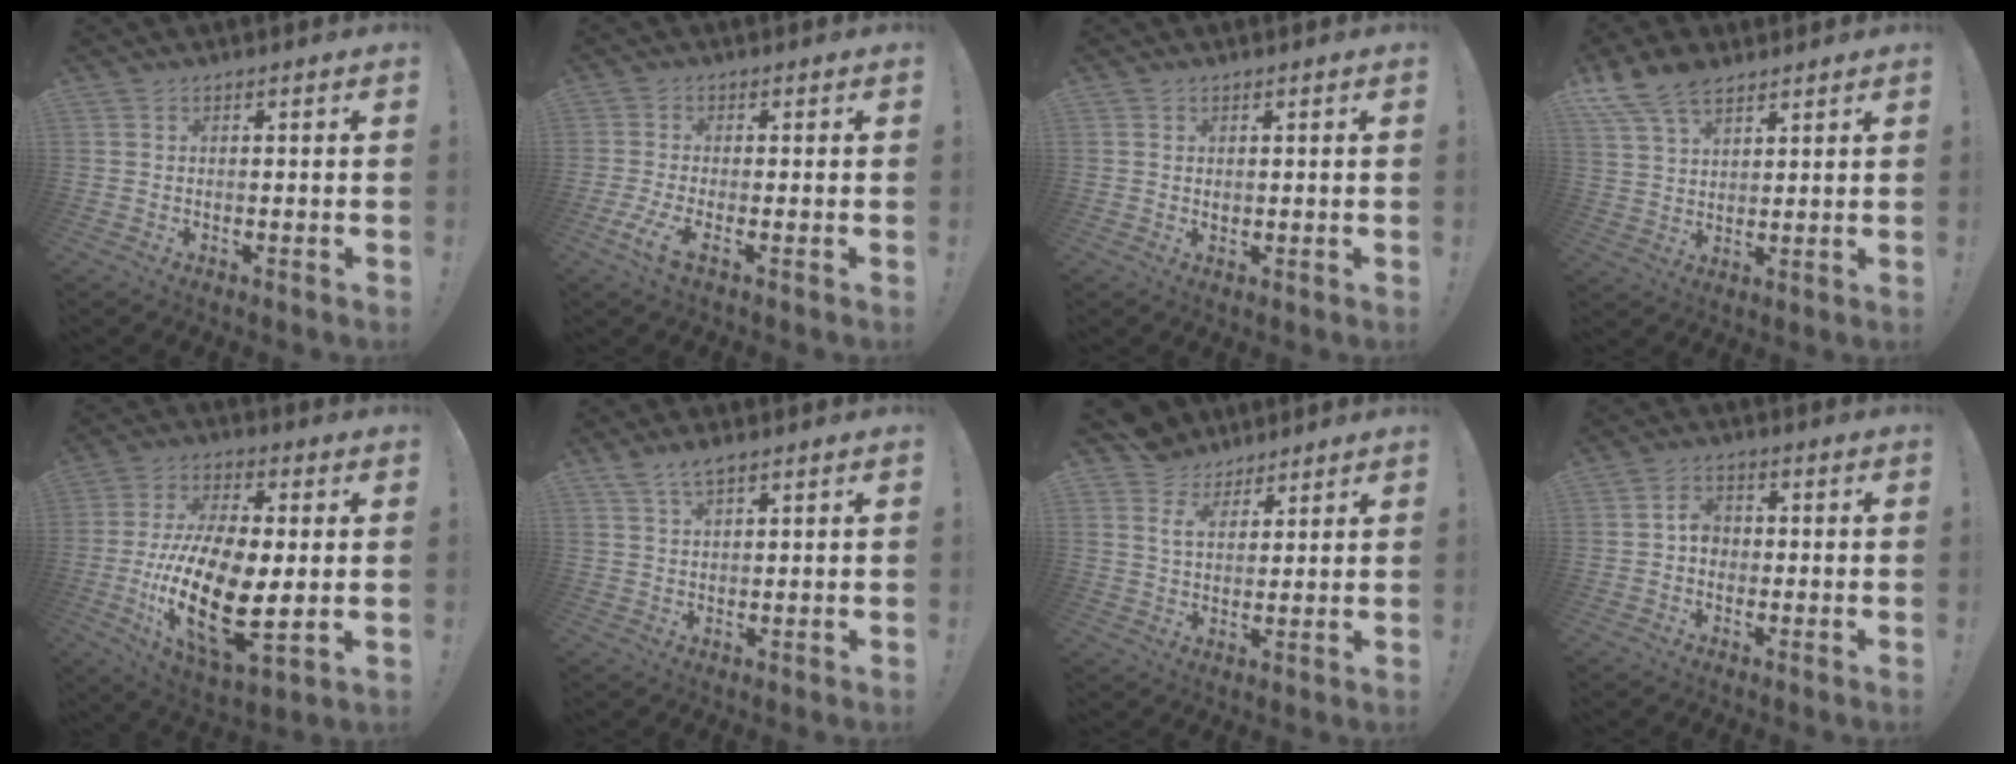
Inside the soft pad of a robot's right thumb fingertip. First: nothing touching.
{"total": 5.2, "force": [-1.9, 1.6, 4.6], "torque": [-0.106, -0.015, -0.035]}
{"total": 1.0, "force": [0.5, 0.8, 0.1], "torque": [0.005, -0.001, 0.008]}
{"total": 11.0, "force": [7.7, 6.1, 5.0], "torque": [-0.093, -0.033, 0.151]}
{"total": 23.8, "force": [-3.0, 11.4, 20.7], "torque": [-0.396, 0.001, -0.040]}
{"total": 4.6, "force": [3.4, 1.5, 2.8], "torque": [-0.042, -0.017, 0.061]}
{"total": 7.8, "force": [5.1, 5.3, 2.5], "torque": [-0.054, -0.031, 0.100]}
{"total": 4.2, "force": [-0.8, 3.4, 2.4], "torque": [-0.039, 0.011, -0.015]}